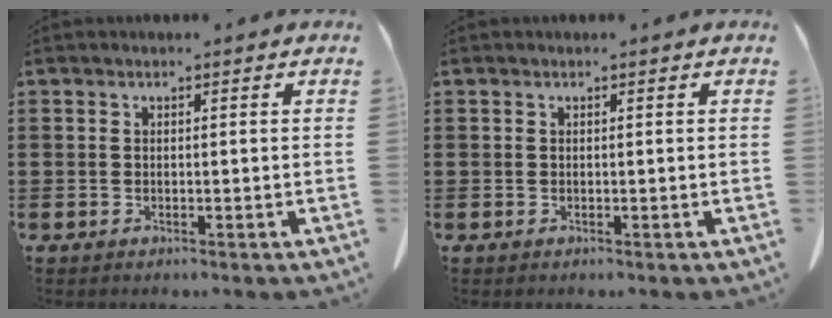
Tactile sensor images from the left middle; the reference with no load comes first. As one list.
[{"total": 0.0}]